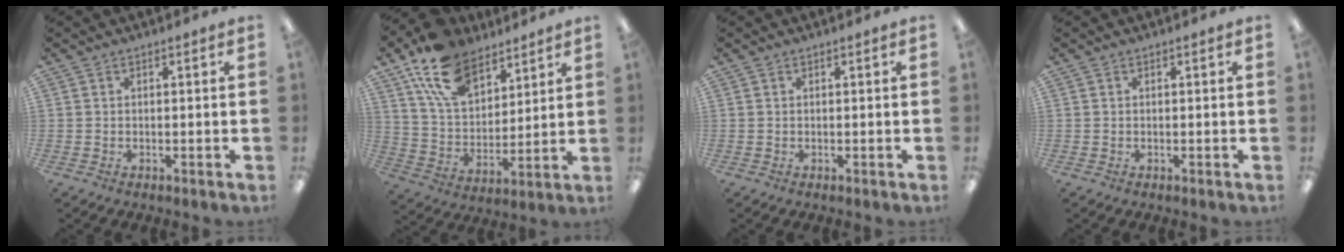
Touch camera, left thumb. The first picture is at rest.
{"total": 16.5, "force": [11.1, 9.3, 7.9], "torque": [-0.159, -0.043, 0.210]}
{"total": 0.0}
{"total": 0.0}